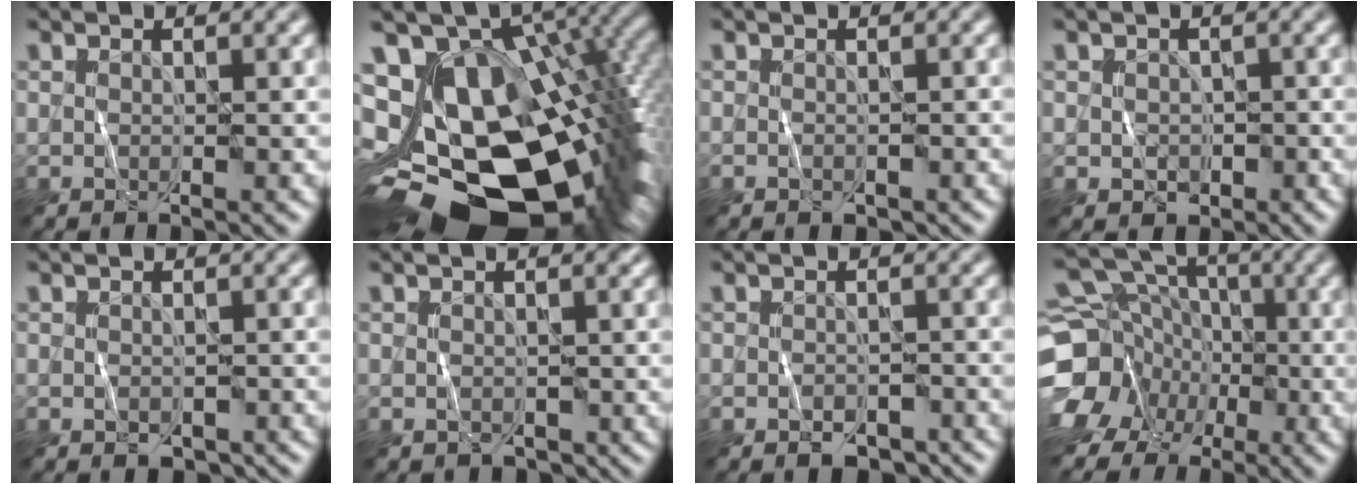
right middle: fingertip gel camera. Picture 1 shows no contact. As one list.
[{"total": 19.5, "force": [-4.2, 12.0, 14.8], "torque": [-0.221, -0.019, -0.038]}, {"total": 0.9, "force": [-0.5, 0.6, 0.5], "torque": [-0.008, -0.006, -0.005]}, {"total": 1.8, "force": [-0.5, 1.5, 0.8], "torque": [-0.008, -0.006, -0.009]}, {"total": 1.7, "force": [-0.9, 1.1, 0.9], "torque": [-0.009, -0.010, -0.008]}, {"total": 2.1, "force": [-0.8, 1.6, 1.1], "torque": [-0.011, -0.013, -0.007]}, {"total": 2.6, "force": [-1.9, 1.3, 1.1], "torque": [-0.012, -0.008, -0.024]}, {"total": 12.5, "force": [-4.4, 10.8, 4.6], "torque": [-0.109, -0.012, -0.097]}]